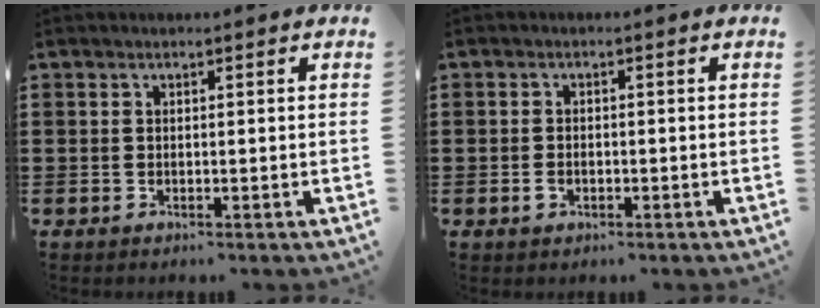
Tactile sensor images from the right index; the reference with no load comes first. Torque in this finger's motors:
{"motor_torque": [-0.30, 0.60, 0.00, 0.00]}